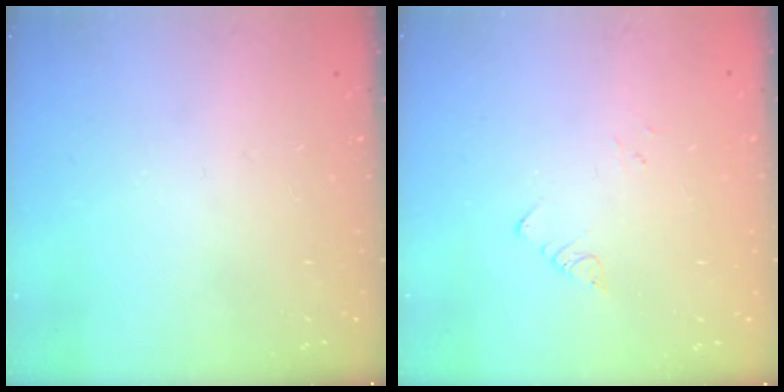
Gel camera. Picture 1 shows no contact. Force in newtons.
{"total": 1.5, "press": 1.4, "slide": 0.1}